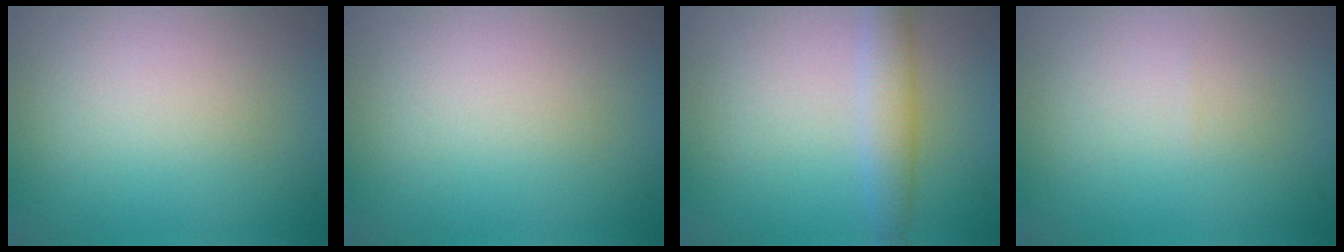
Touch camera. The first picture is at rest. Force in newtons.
{"total": 0.0}
{"total": 2.9, "press": 2.9, "slide": 0.0}
{"total": 0.0}